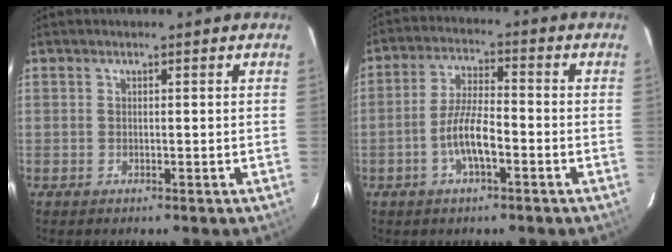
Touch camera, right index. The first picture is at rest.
{"total": 7.3, "force": [-3.0, 1.8, 6.4], "torque": [-0.132, 0.006, -0.056]}